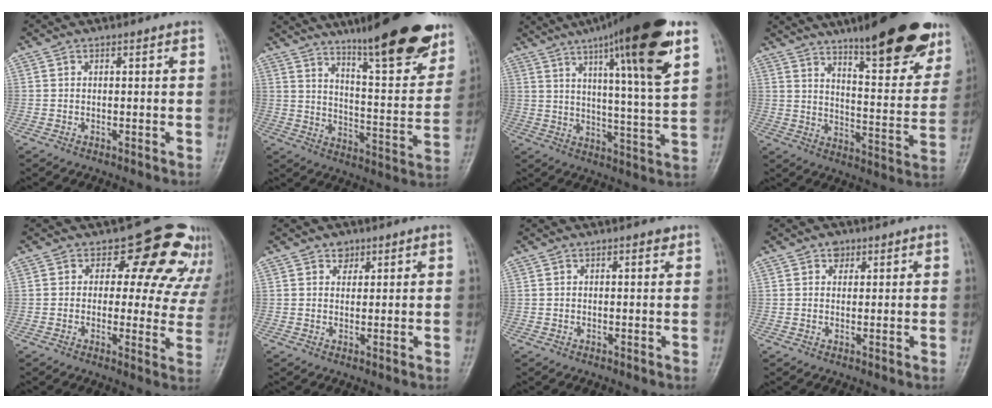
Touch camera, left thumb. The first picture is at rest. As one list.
[{"total": 23.0, "force": [16.2, 4.7, 15.6], "torque": [-0.190, -0.073, 0.238]}, {"total": 22.6, "force": [12.2, 2.8, 18.8], "torque": [-0.274, -0.035, 0.183]}, {"total": 23.4, "force": [16.2, 5.9, 15.8], "torque": [-0.178, -0.075, 0.229]}, {"total": 13.6, "force": [8.9, 8.2, 6.3], "torque": [-0.010, -0.032, 0.077]}, {"total": 2.0, "force": [1.2, 1.5, 0.4], "torque": [0.010, -0.005, 0.013]}, {"total": 0.6, "force": [0.5, 0.2, 0.3], "torque": [-0.001, -0.002, 0.004]}, {"total": 1.8, "force": [1.0, 1.5, 0.5], "torque": [0.008, -0.003, 0.009]}]